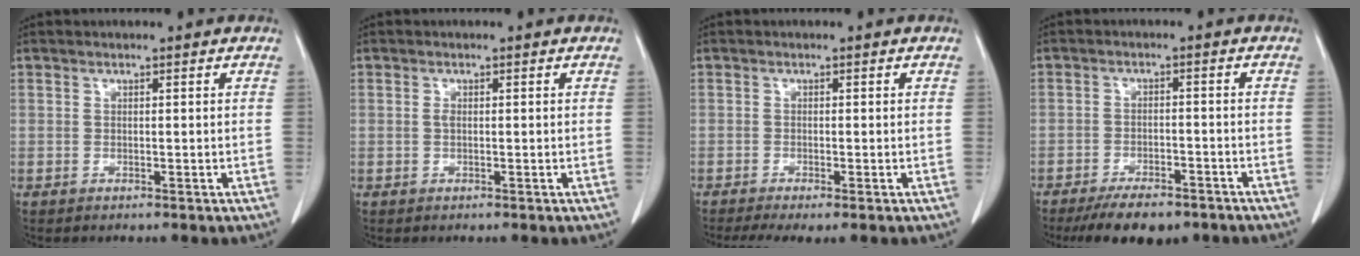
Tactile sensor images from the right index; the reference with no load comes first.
{"total": 0.7, "force": [0.0, 0.3, 0.6], "torque": [-0.014, 0.000, 0.000]}
{"total": 4.2, "force": [-3.0, 0.6, 3.0], "torque": [-0.052, -0.012, -0.048]}
{"total": 8.2, "force": [-6.4, 3.1, 4.1], "torque": [-0.057, -0.003, -0.097]}